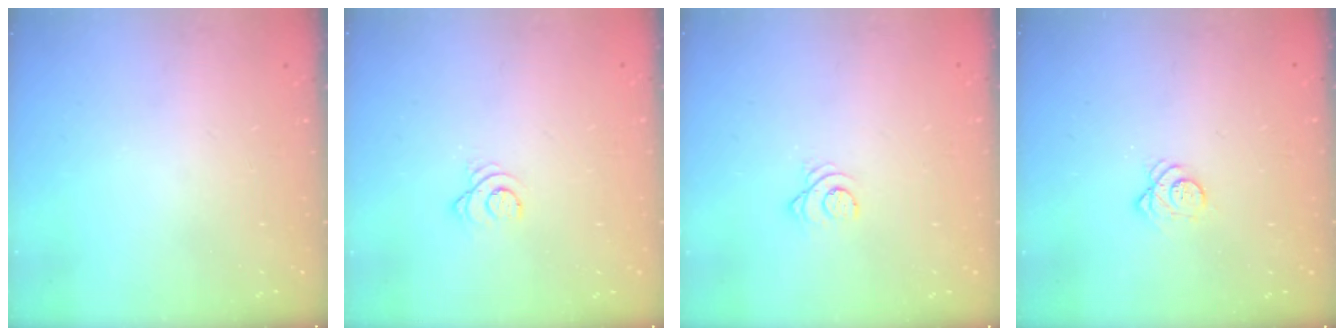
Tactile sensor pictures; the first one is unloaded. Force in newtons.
{"total": 3.1, "press": 3.1, "slide": 0.4}
{"total": 2.5, "press": 2.5, "slide": 0.2}
{"total": 4.3, "press": 4.3, "slide": 0.5}